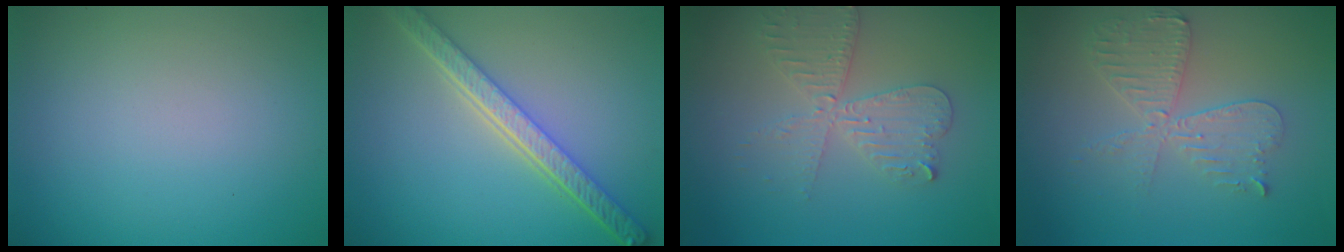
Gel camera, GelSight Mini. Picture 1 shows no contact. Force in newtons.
{"total": 5.4, "press": 4.2, "slide": 3.4}
{"total": 4.0, "press": 3.4, "slide": 2.1}
{"total": 4.2, "press": 3.7, "slide": 2.1}